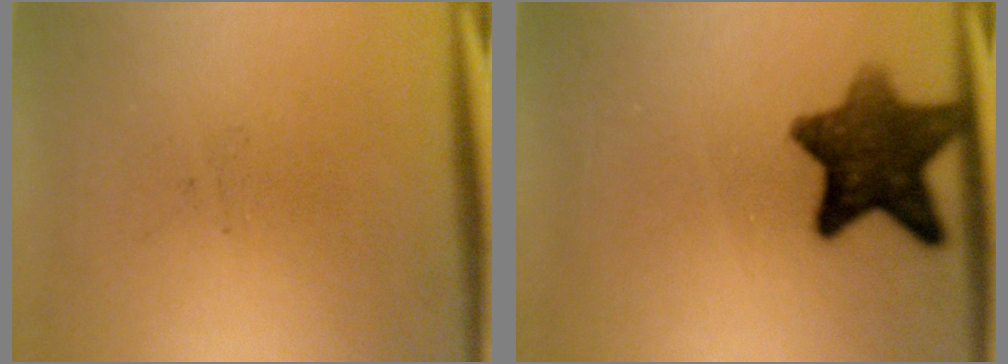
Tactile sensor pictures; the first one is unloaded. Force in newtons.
{"total": 10.0}